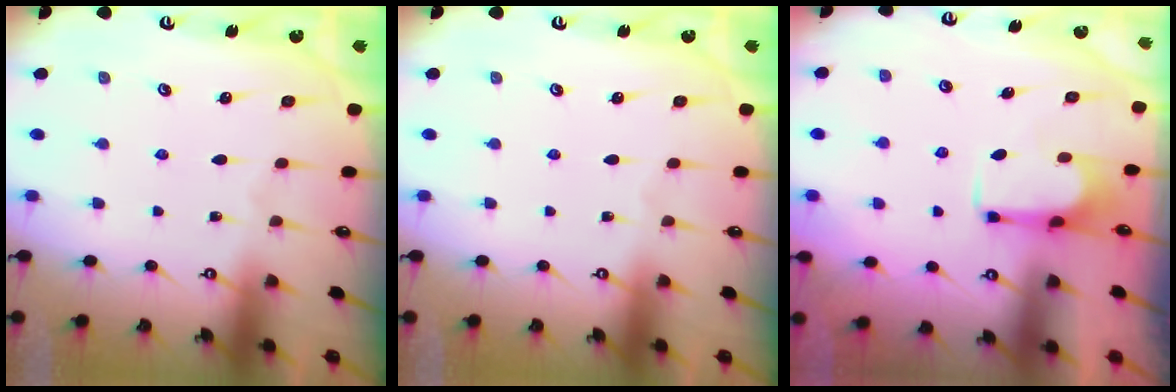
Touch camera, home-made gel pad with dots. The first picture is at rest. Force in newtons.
{"total": 0.0}
{"total": 0.9, "press": 0.7, "slide": 0.6}